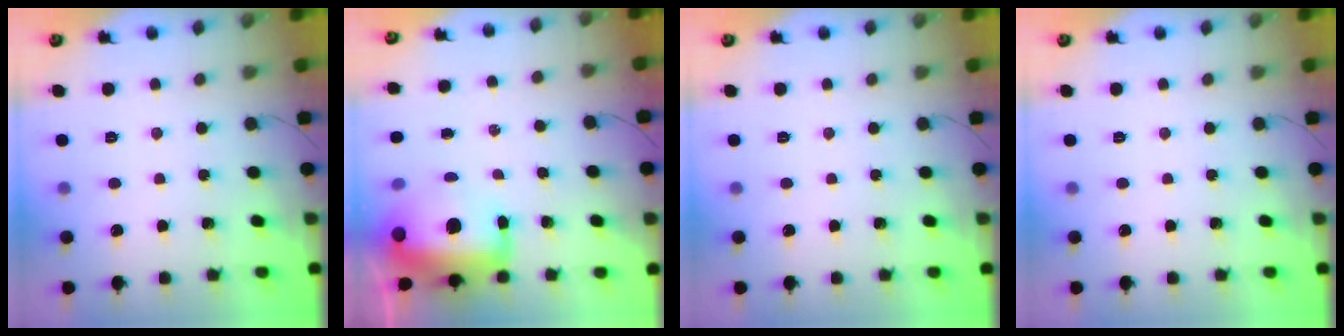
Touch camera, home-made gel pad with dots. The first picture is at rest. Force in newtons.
{"total": 23.0, "press": 19.1, "slide": 12.8}
{"total": 0.0}
{"total": 0.0}